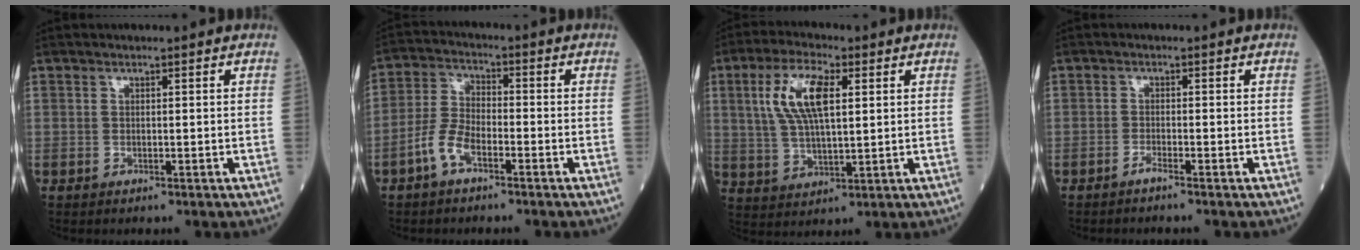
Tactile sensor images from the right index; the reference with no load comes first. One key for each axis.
{"total": 5.6, "fx": -3.1, "fy": 2.3, "fz": 4.1, "tx": -0.094, "ty": 0.008, "tz": -0.065}
{"total": 9.9, "fx": 2.9, "fy": 3.2, "fz": 8.9, "tx": -0.190, "ty": 0.013, "tz": 0.057}
{"total": 1.2, "fx": -1.0, "fy": -0.3, "fz": 0.5, "tx": -0.010, "ty": 0.001, "tz": -0.021}